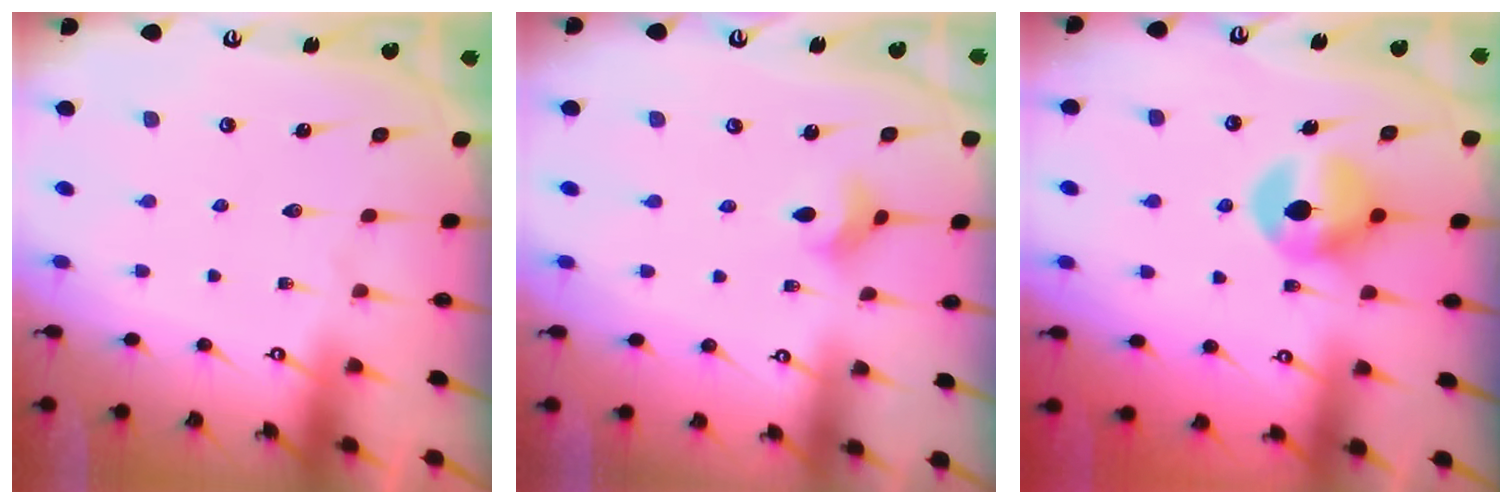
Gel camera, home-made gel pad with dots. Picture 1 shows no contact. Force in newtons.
{"total": 3.8, "press": 3.8, "slide": 0.1}
{"total": 10.2, "press": 10.2, "slide": 0.6}